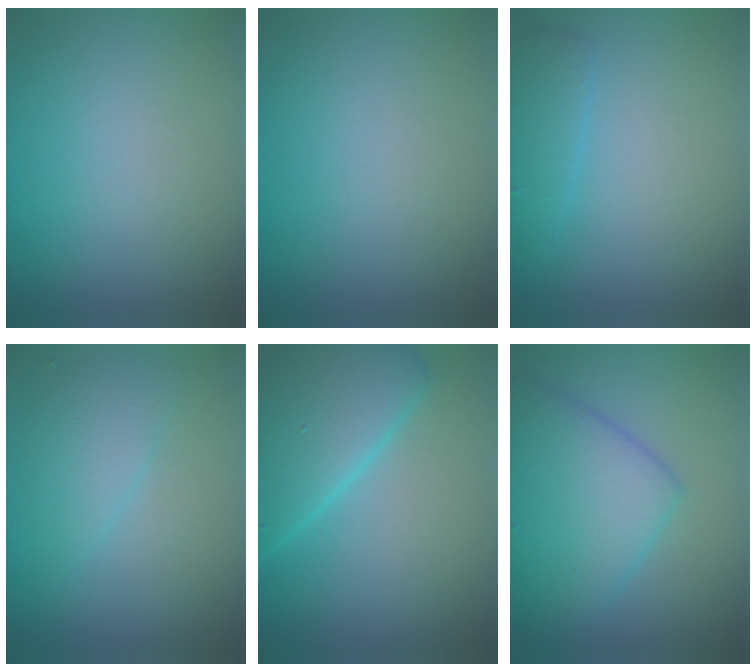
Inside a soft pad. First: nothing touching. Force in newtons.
{"total": 0.0}
{"total": 1.8, "press": 1.8, "slide": 0.2}
{"total": 2.5, "press": 2.5, "slide": 0.1}
{"total": 7.3, "press": 7.3, "slide": 0.3}
{"total": 6.7, "press": 6.7, "slide": 0.2}